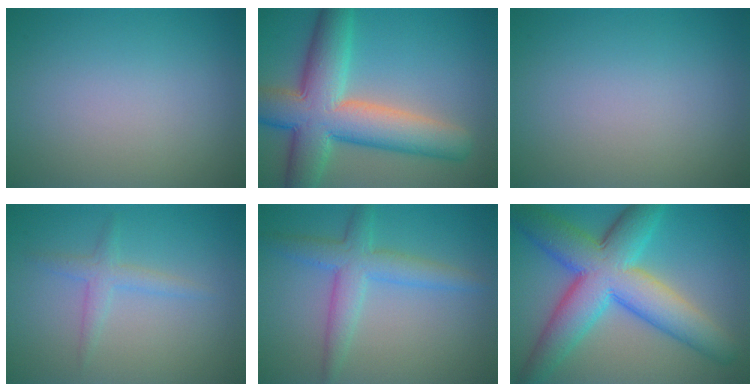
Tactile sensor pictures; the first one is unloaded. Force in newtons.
{"total": 10.8, "press": 10.8, "slide": 0.4}
{"total": 0.0}
{"total": 1.8, "press": 1.8, "slide": 0.1}
{"total": 4.0, "press": 4.0, "slide": 0.2}
{"total": 10.9, "press": 10.9, "slide": 0.2}